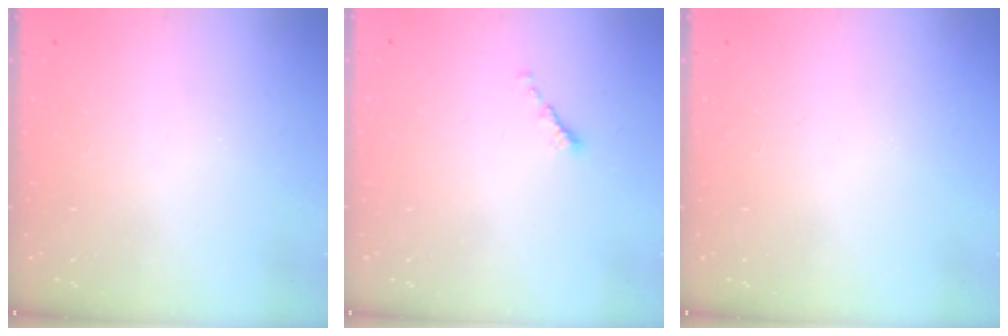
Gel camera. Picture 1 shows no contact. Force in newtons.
{"total": 0.6, "press": 0.5, "slide": 0.3}
{"total": 0.0}